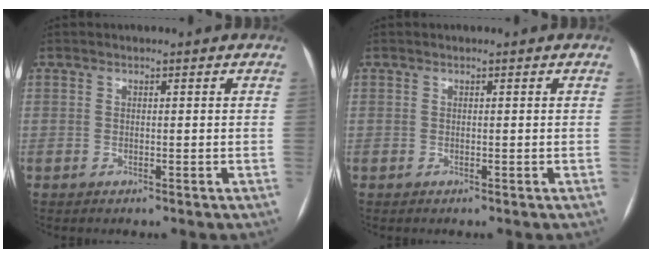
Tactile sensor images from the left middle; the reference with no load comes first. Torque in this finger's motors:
{"motor_torque": [0.01, 0.03, -0.01, 0.00]}